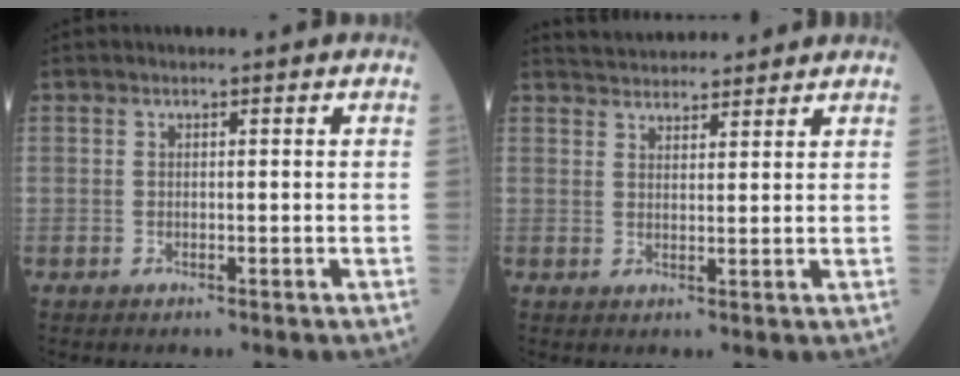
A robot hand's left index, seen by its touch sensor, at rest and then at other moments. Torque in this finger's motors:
{"motor_torque": [0.05, -0.58, 0.04, 0.01]}